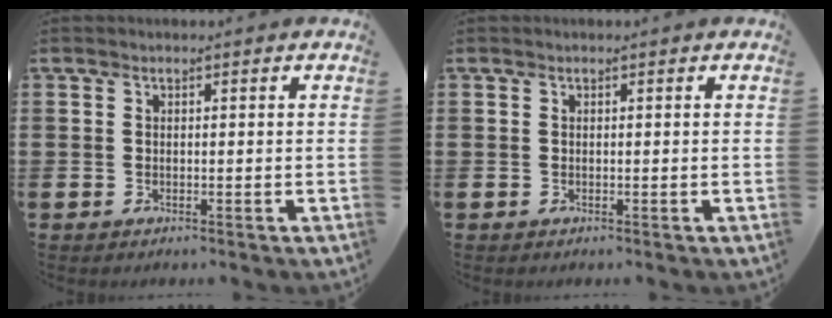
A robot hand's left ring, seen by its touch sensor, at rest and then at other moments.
{"total": 0.0}